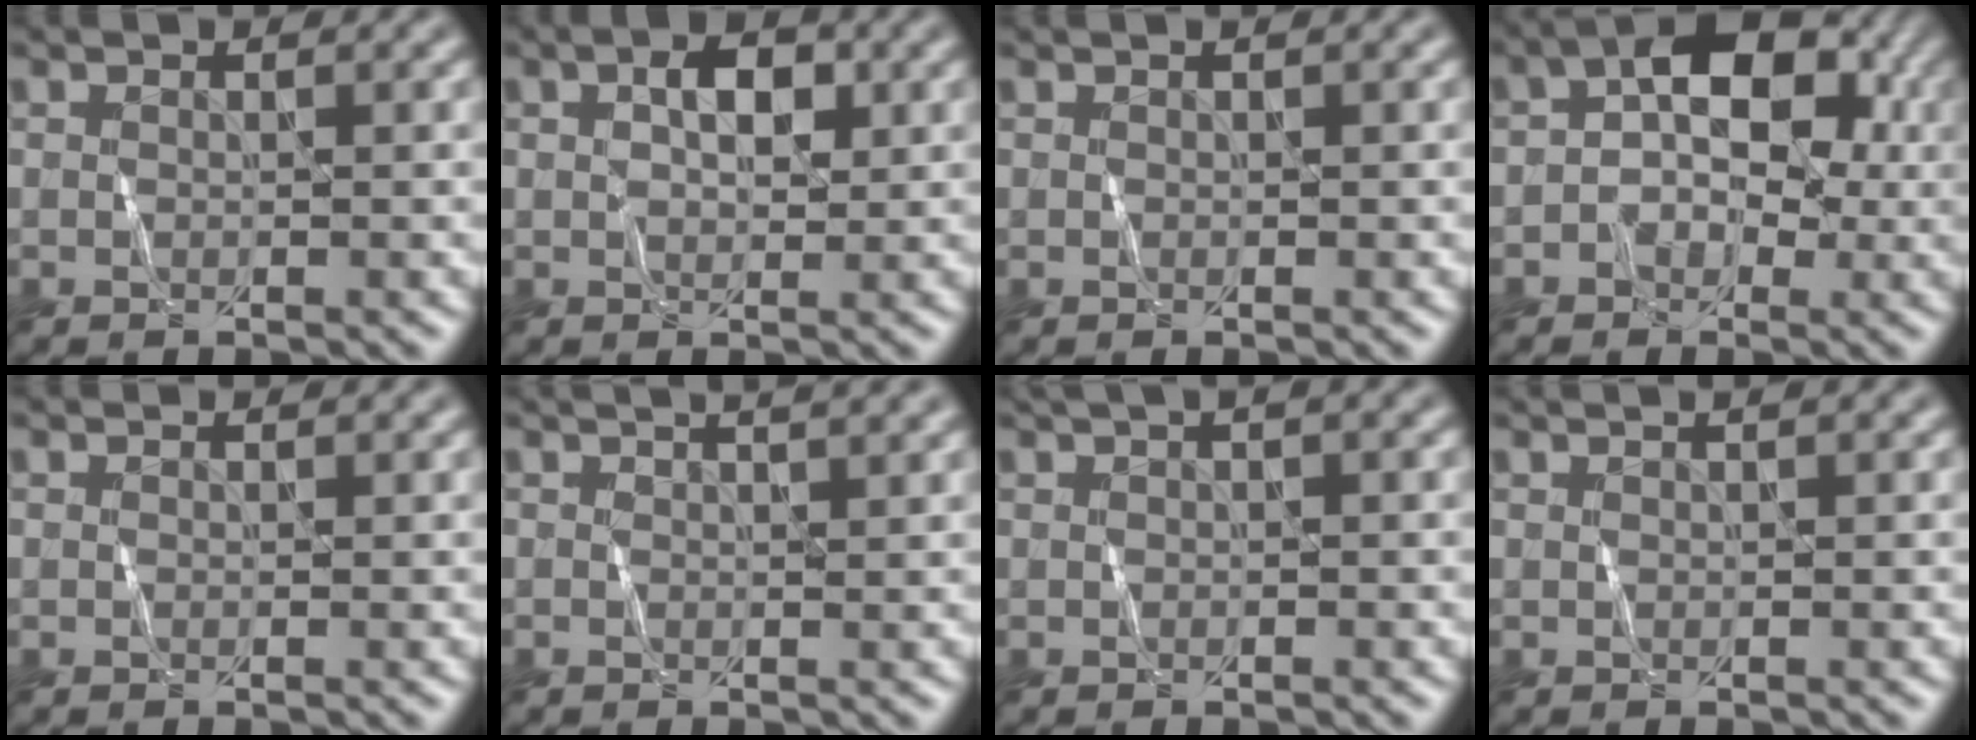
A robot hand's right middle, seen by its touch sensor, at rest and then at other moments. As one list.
[{"total": 2.8, "force": [0.6, 1.6, 2.2], "torque": [-0.038, 0.004, 0.011]}, {"total": 0.0}, {"total": 6.7, "force": [0.4, 4.3, 5.0], "torque": [-0.063, 0.018, -0.004]}, {"total": 0.6, "force": [0.6, 0.0, -0.1], "torque": [-0.003, -0.002, 0.003]}, {"total": 4.9, "force": [3.3, 2.2, 3.0], "torque": [-0.018, 0.038, 0.013]}, {"total": 2.2, "force": [1.2, 0.7, 1.7], "torque": [-0.018, -0.002, 0.013]}, {"total": 1.6, "force": [1.2, 0.6, 0.9], "torque": [-0.003, 0.002, 0.002]}]